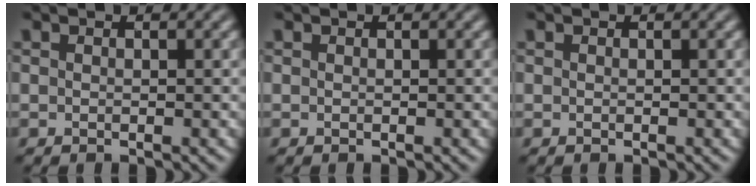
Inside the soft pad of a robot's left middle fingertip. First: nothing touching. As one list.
[{"total": 0.0}, {"total": 0.0}]